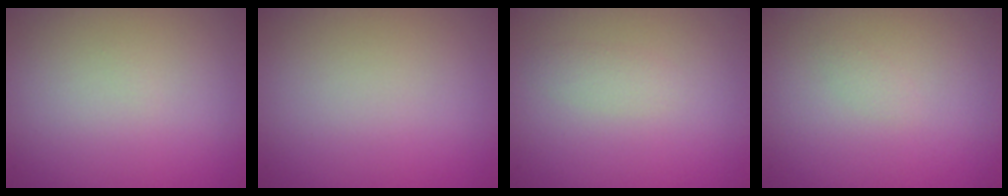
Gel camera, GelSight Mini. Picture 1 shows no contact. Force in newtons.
{"total": 0.0}
{"total": 1.0, "press": 1.0, "slide": 0.0}
{"total": 0.6, "press": 0.6, "slide": 0.0}